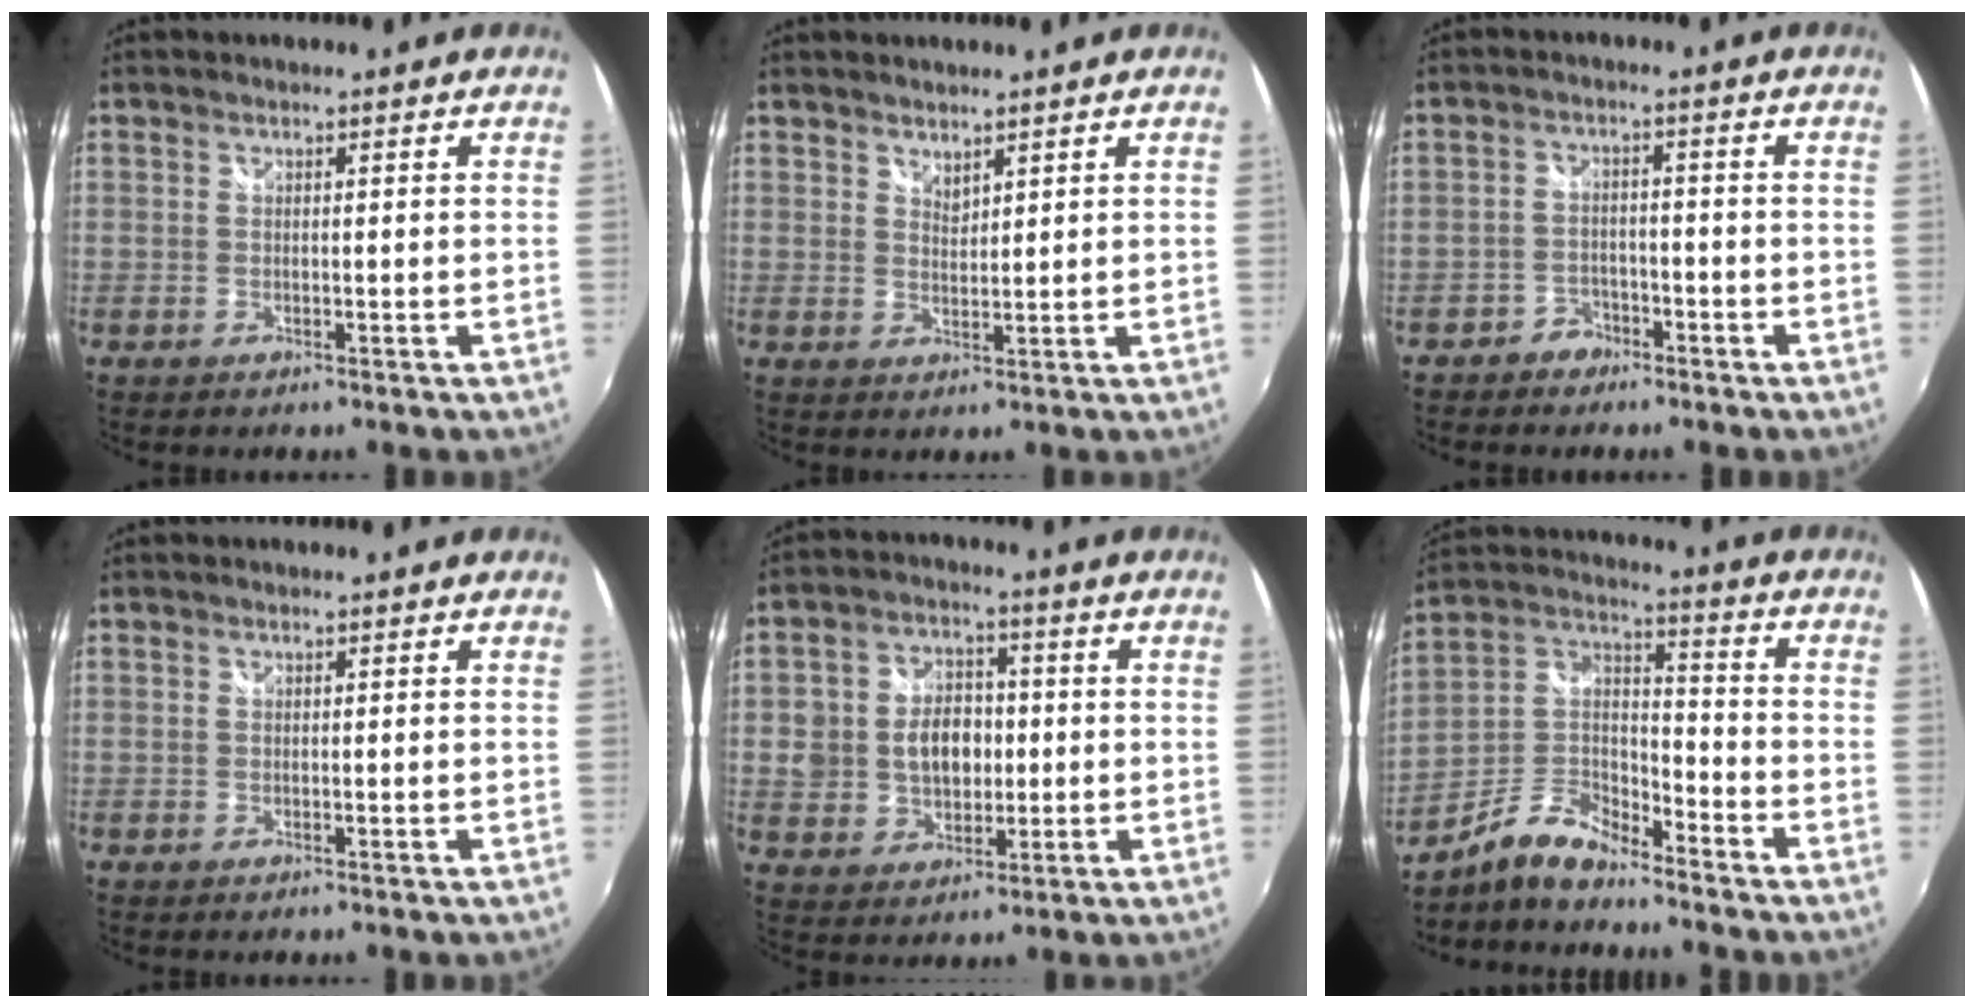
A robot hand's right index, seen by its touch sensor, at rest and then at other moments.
{"total": 1.6, "force": [1.4, 0.8, 0.3], "torque": [-0.001, 0.001, 0.024]}
{"total": 3.9, "force": [-2.9, 2.5, 0.2], "torque": [-0.017, 0.012, -0.052]}
{"total": 0.0}
{"total": 10.3, "force": [0.0, 8.2, 6.3], "torque": [-0.132, 0.018, 0.009]}
{"total": 9.9, "force": [-7.7, 3.4, 5.2], "torque": [-0.124, 0.025, -0.154]}